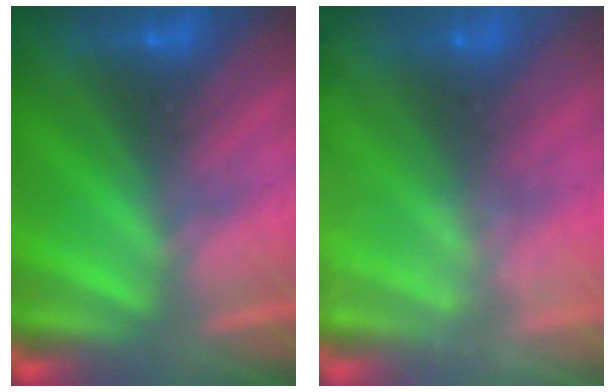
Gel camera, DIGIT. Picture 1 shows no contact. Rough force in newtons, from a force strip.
{"total": 7.5}